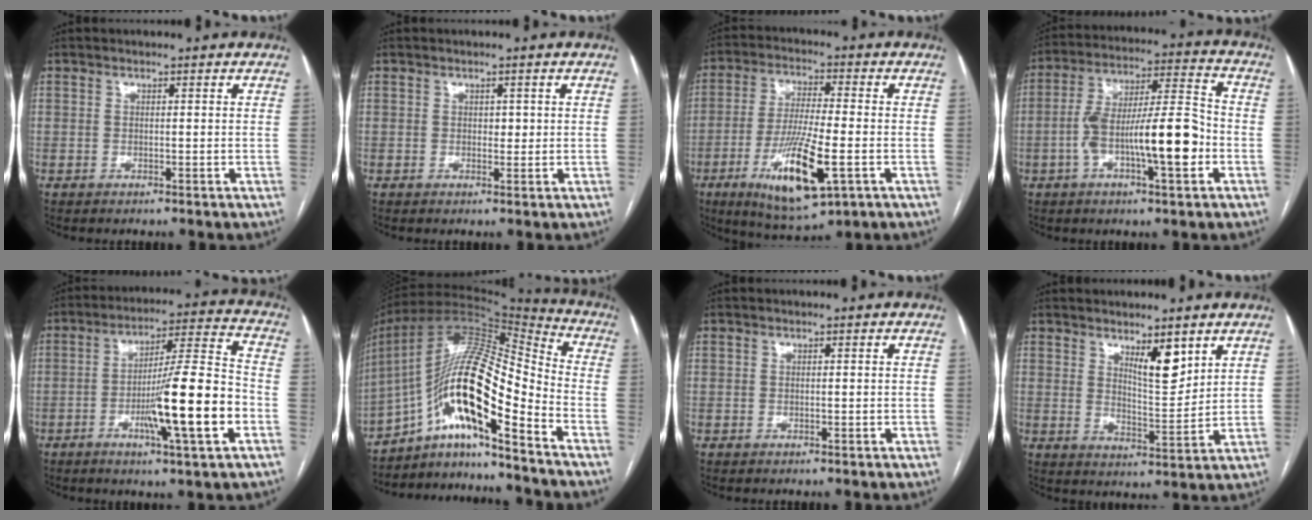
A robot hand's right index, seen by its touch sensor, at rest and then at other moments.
{"total": 1.4, "force": [0.3, 1.0, 1.0], "torque": [-0.011, 0.002, 0.003]}
{"total": 14.1, "force": [-5.0, 2.6, 13.0], "torque": [-0.247, -0.025, -0.080]}
{"total": 14.8, "force": [-3.9, 2.6, 14.0], "torque": [-0.244, 0.019, -0.064]}
{"total": 15.0, "force": [-4.6, 0.3, 14.3], "torque": [-0.231, -0.001, -0.075]}
{"total": 19.1, "force": [-9.6, 3.5, 16.2], "torque": [-0.311, 0.020, -0.167]}
{"total": 0.0}
{"total": 6.2, "force": [3.9, 1.6, 4.6], "torque": [-0.080, -0.014, 0.068]}